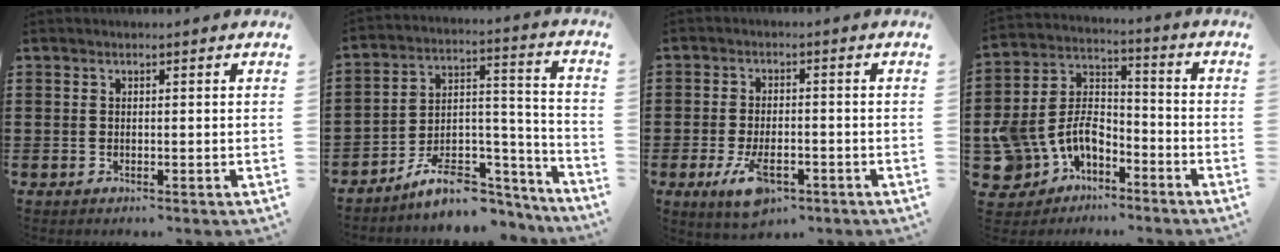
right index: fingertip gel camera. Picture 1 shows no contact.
{"total": 8.7, "force": [-7.1, 3.7, 3.6], "torque": [-0.052, 0.024, -0.126]}
{"total": 6.5, "force": [-2.9, 2.9, 5.0], "torque": [-0.112, -0.008, -0.055]}
{"total": 8.3, "force": [-4.4, 5.9, 3.9], "torque": [-0.129, -0.002, -0.093]}